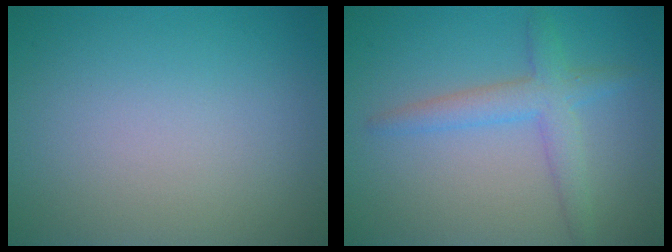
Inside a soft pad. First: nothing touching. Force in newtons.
{"total": 2.6, "press": 2.6, "slide": 0.2}